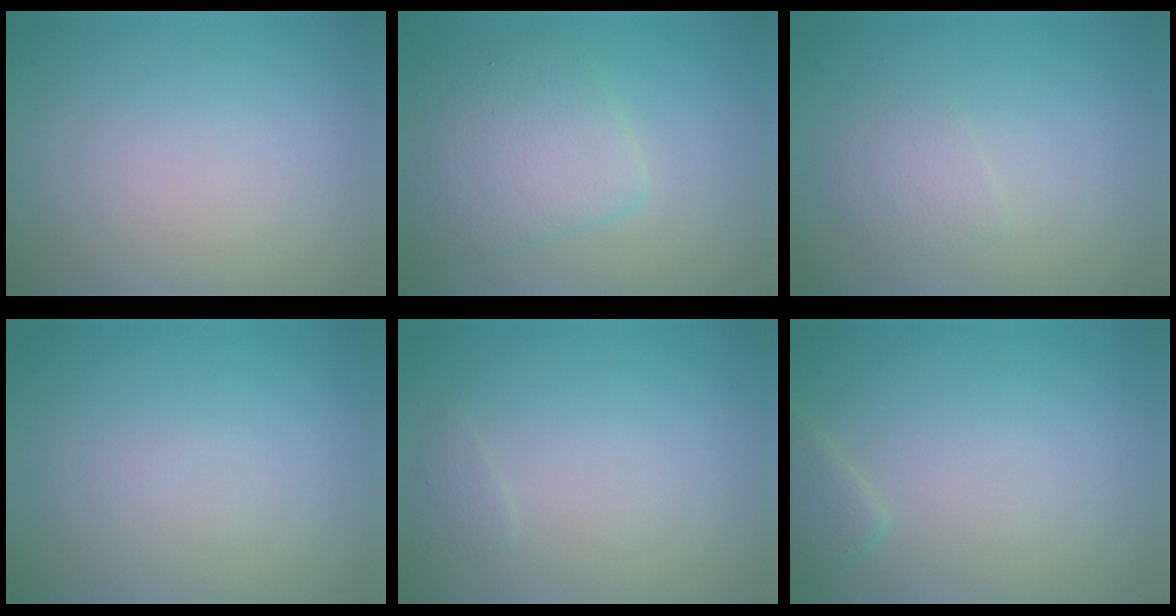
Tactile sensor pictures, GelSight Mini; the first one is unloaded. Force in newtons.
{"total": 4.9, "press": 4.9, "slide": 0.1}
{"total": 1.4, "press": 1.4, "slide": 0.1}
{"total": 0.0}
{"total": 0.8, "press": 0.8, "slide": 0.1}
{"total": 0.9, "press": 0.9, "slide": 0.1}